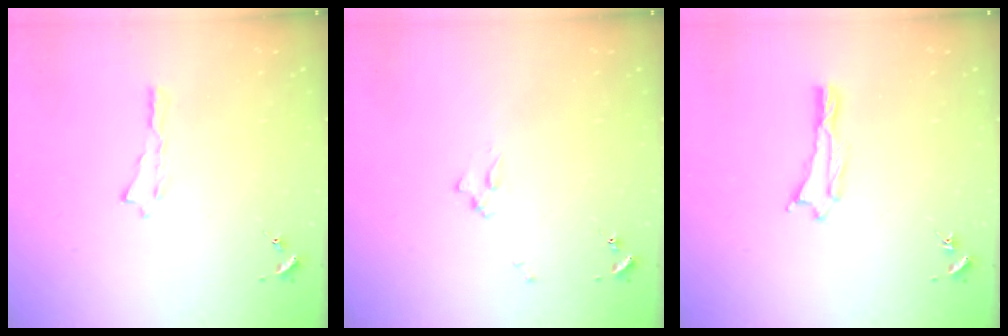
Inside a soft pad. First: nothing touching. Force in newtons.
{"total": 1.7, "press": 1.6, "slide": 0.2}
{"total": 0.7, "press": 0.7, "slide": 0.1}